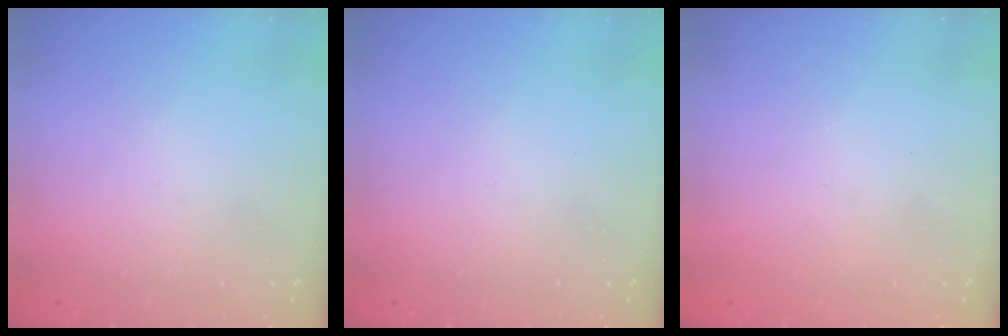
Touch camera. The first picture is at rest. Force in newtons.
{"total": 0.0}
{"total": 0.9, "press": 0.9, "slide": 0.2}